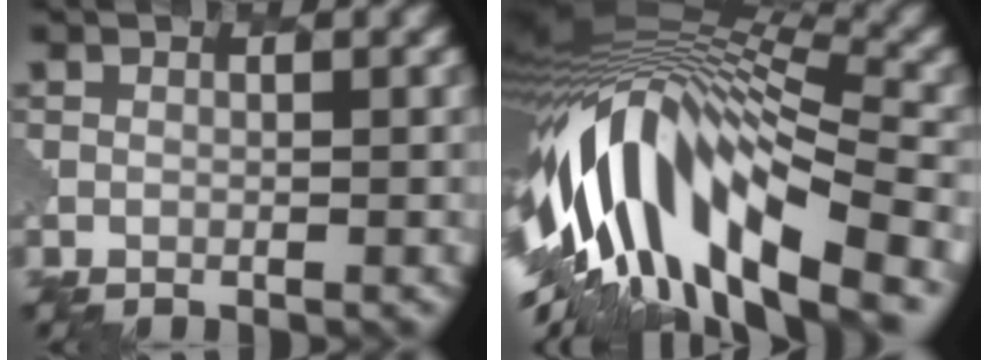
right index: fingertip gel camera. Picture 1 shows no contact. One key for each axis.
{"total": 15.2, "fx": -3.7, "fy": 6.6, "fz": 13.1, "tx": -0.242, "ty": 0.030, "tz": -0.067}